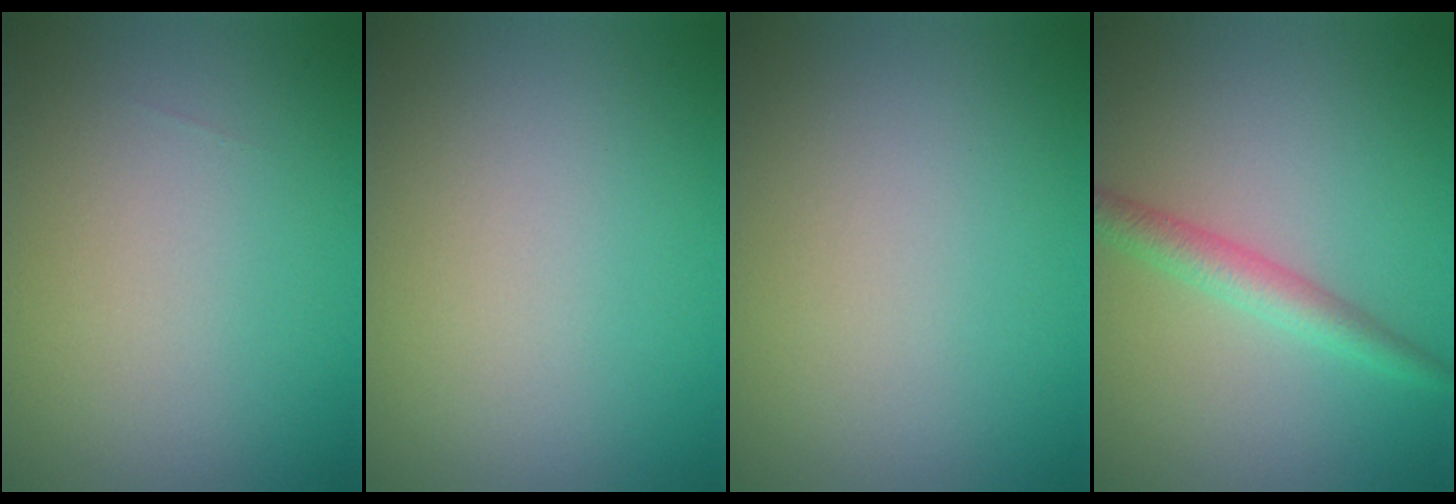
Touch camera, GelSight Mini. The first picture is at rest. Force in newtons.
{"total": 0.0}
{"total": 0.0}
{"total": 2.6, "press": 2.6, "slide": 0.2}